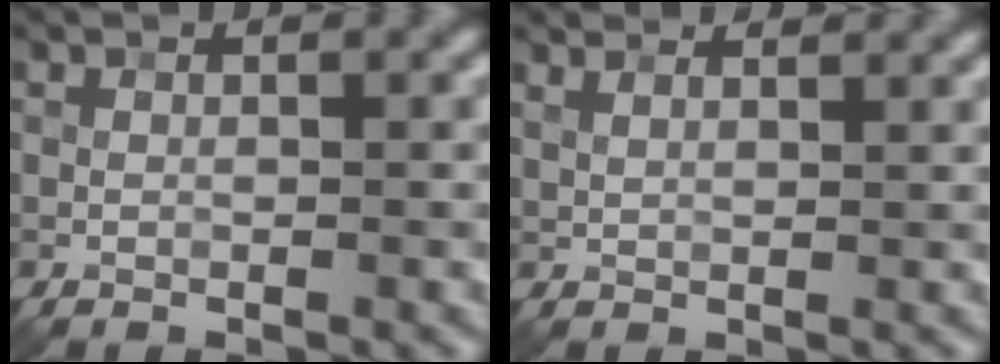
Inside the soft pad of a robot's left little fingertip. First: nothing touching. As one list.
[{"total": 6.3, "force": [5.1, 2.3, 2.8], "torque": [-0.059, 0.028, 0.078]}]